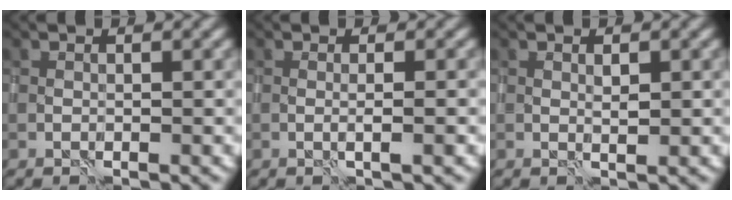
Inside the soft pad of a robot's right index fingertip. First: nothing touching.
{"total": 1.4, "force": [0.0, 0.2, 1.4], "torque": [-0.018, -0.001, -0.004]}
{"total": 1.0, "force": [0.5, 0.3, 0.8], "torque": [-0.014, -0.002, 0.009]}